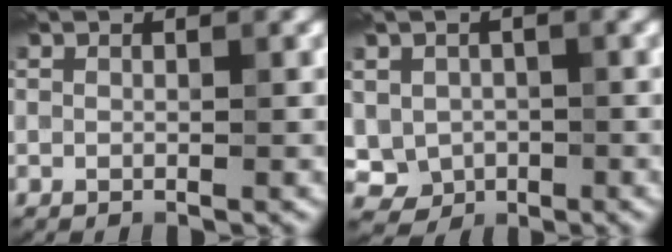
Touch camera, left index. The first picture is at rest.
{"total": 4.1, "force": [-0.5, 3.6, 1.9], "torque": [-0.030, -0.010, -0.003]}